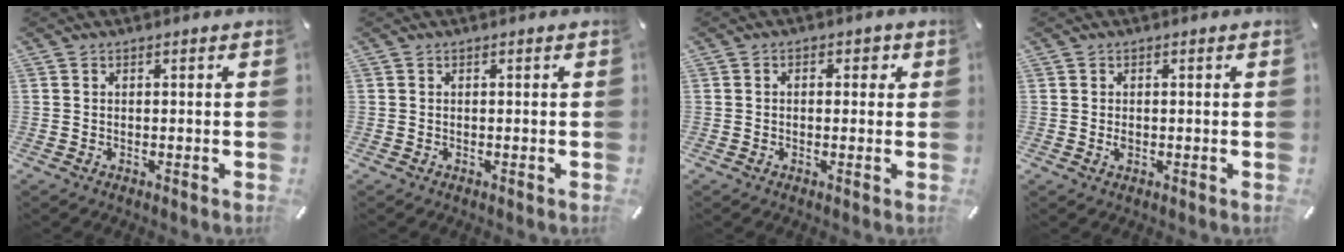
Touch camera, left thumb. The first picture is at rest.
{"total": 0.0}
{"total": 2.4, "force": [-0.2, 1.7, 1.6], "torque": [-0.018, 0.005, -0.010]}
{"total": 1.1, "force": [-0.1, 0.8, 0.7], "torque": [-0.015, 0.001, -0.002]}